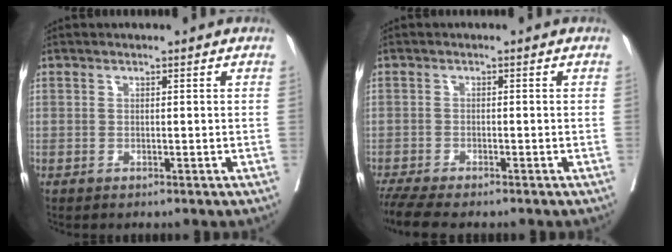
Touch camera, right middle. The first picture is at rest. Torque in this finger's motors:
{"motor_torque": [0.62, -0.55, 0.04, 0.03]}